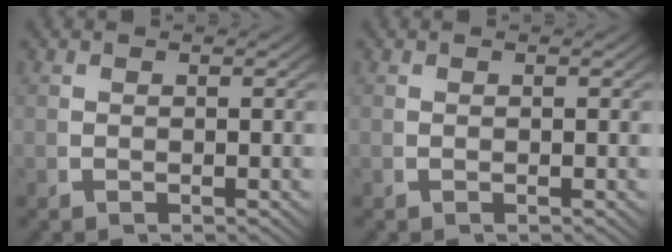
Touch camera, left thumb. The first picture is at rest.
{"total": 0.0}